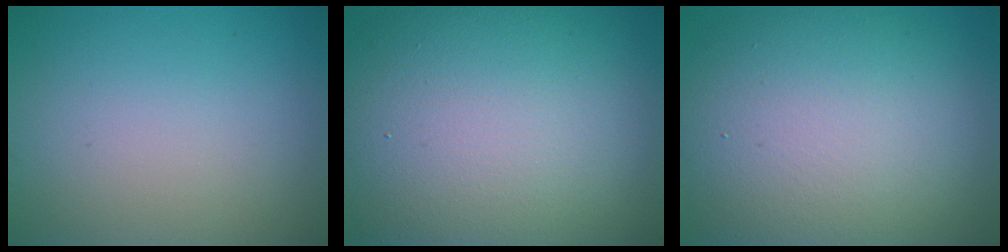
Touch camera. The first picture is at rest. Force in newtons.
{"total": 17.4, "press": 17.4, "slide": 1.0}
{"total": 13.6, "press": 13.6, "slide": 1.1}